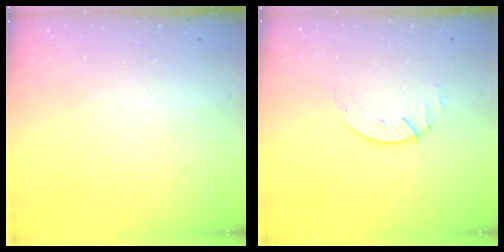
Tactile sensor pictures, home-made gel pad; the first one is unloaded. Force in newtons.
{"total": 2.0, "press": 2.0, "slide": 0.2}